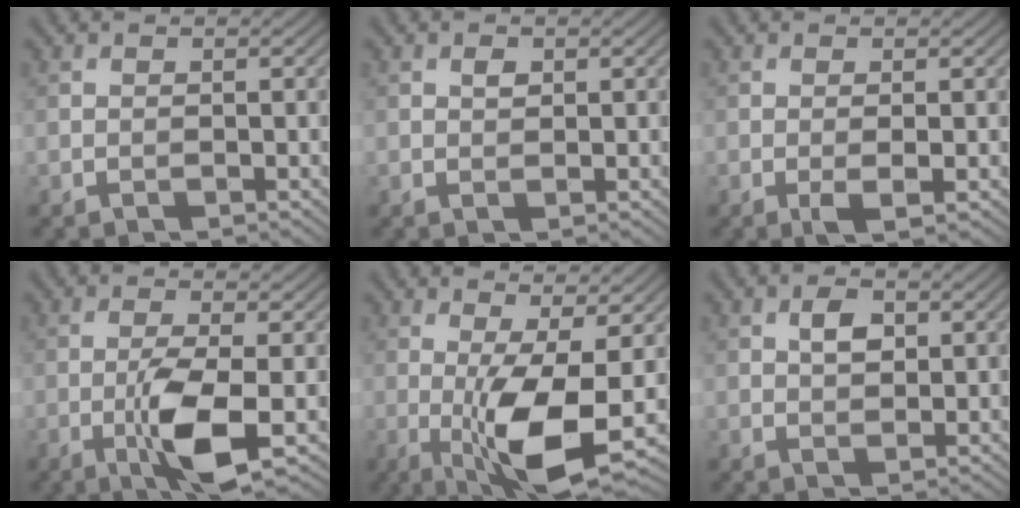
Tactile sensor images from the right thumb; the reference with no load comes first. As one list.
[{"total": 1.0, "force": [0.5, 0.6, 0.7], "torque": [-0.012, -0.002, 0.009]}, {"total": 1.7, "force": [-0.4, 0.2, 1.7], "torque": [-0.034, -0.002, -0.009]}, {"total": 6.5, "force": [-1.9, 1.4, 6.1], "torque": [-0.117, 0.003, -0.037]}, {"total": 9.1, "force": [-1.3, 2.3, 8.8], "torque": [-0.166, -0.007, -0.018]}, {"total": 2.7, "force": [0.8, 1.6, 2.0], "torque": [-0.039, 0.001, 0.012]}]